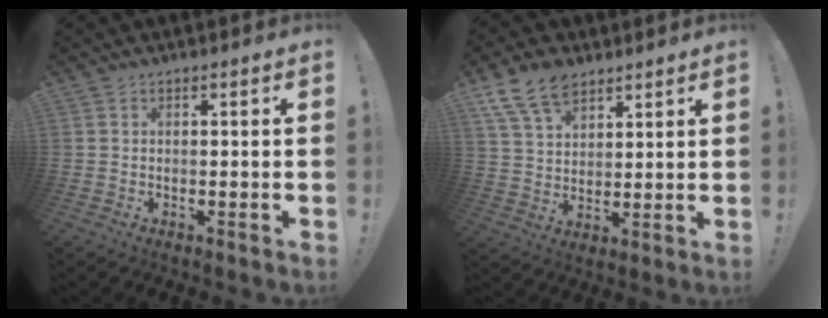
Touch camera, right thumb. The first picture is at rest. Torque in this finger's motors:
{"motor_torque": [0.59, 0.92, 0.20, 0.07, 0.20]}